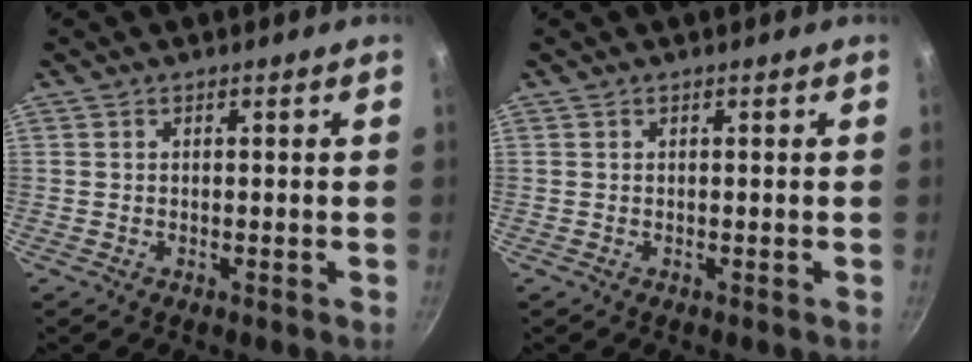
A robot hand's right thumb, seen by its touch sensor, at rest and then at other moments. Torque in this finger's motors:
{"motor_torque": [0.01, 0.01, -0.09, 0.07, 0.00]}